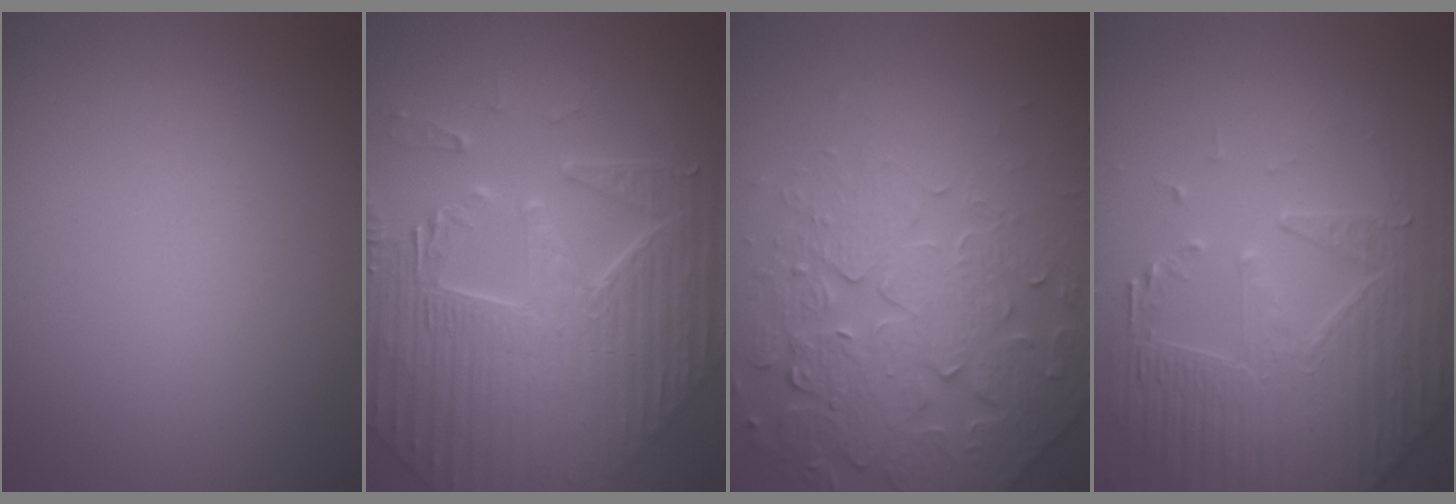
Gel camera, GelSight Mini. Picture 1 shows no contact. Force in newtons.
{"total": 8.7, "press": 7.2, "slide": 4.9}
{"total": 7.8, "press": 5.7, "slide": 5.4}
{"total": 5.9, "press": 5.2, "slide": 2.8}